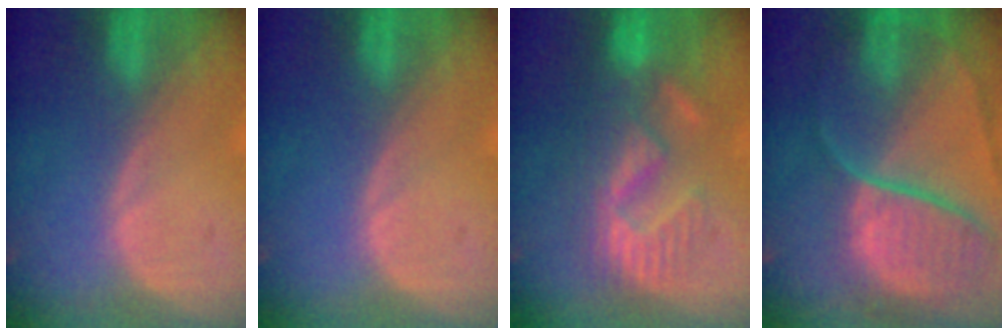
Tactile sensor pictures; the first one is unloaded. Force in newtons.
{"total": 0.0}
{"total": 8.8, "press": 8.7, "slide": 1.5}
{"total": 10.7, "press": 9.0, "slide": 5.9}